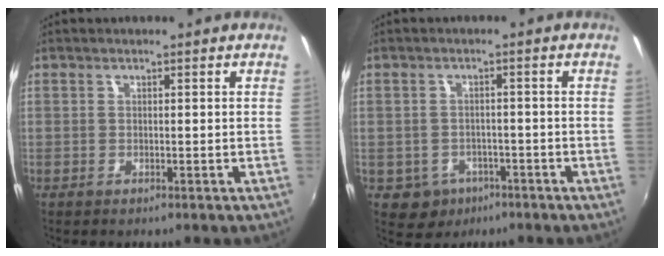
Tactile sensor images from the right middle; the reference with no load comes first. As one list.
[{"total": 5.1, "force": [-2.5, 4.4, 1.1], "torque": [-0.034, 0.002, -0.028]}]